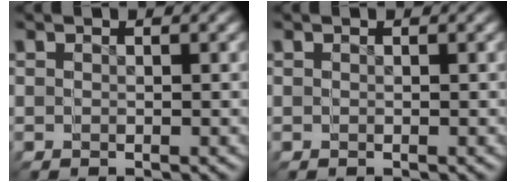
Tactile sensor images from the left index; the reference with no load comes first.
{"total": 0.0}